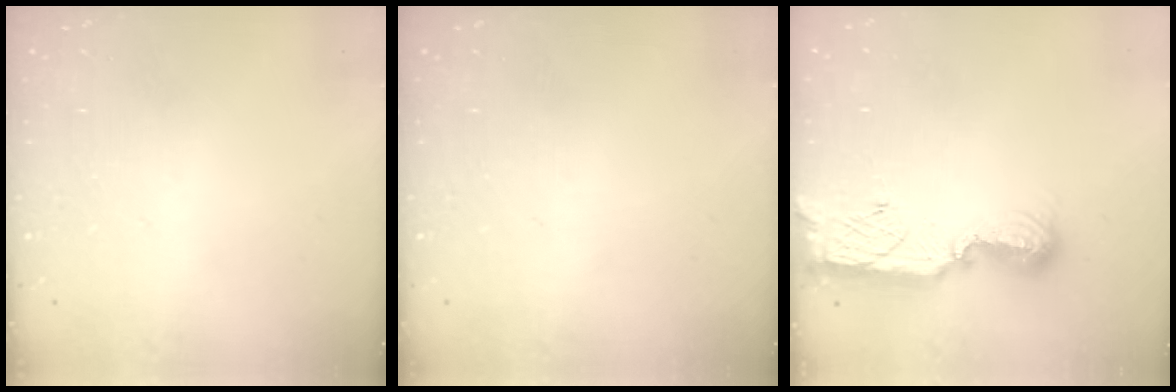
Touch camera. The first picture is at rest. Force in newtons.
{"total": 0.0}
{"total": 11.5, "press": 11.4, "slide": 1.2}